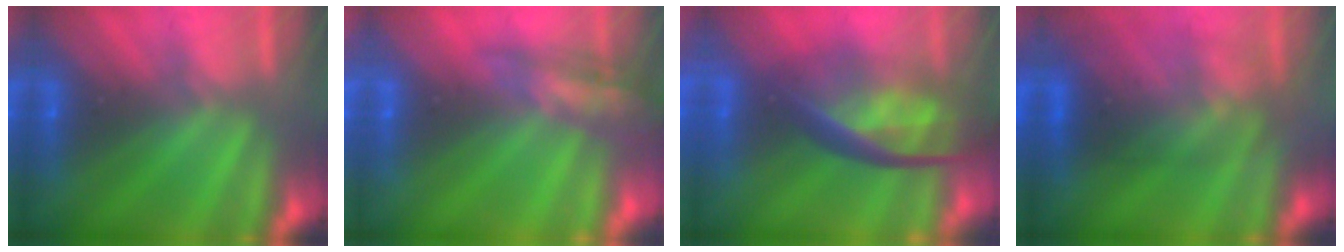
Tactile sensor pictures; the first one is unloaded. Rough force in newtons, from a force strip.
{"total": 2.4}
{"total": 7.6}
{"total": 2.8}